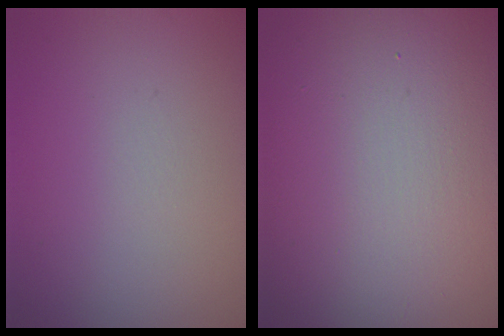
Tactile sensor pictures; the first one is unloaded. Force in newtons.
{"total": 21.1, "press": 21.1, "slide": 1.1}